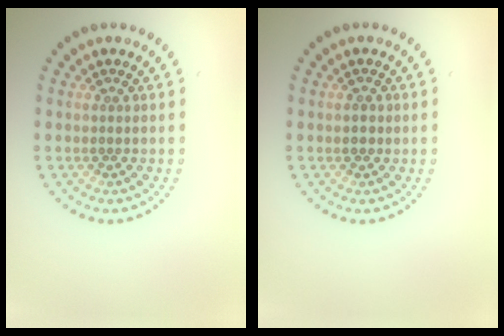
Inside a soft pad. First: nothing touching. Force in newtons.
{"total": 1.4, "press": 1.4, "slide": 0.0}